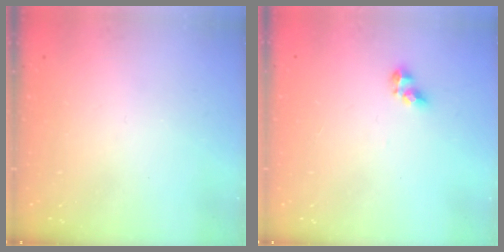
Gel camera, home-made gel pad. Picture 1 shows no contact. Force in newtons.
{"total": 5.4, "press": 5.3, "slide": 0.6}